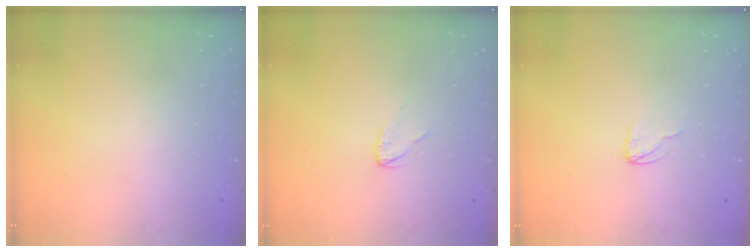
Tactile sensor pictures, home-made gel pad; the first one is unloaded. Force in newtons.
{"total": 2.5, "press": 2.5, "slide": 0.2}
{"total": 4.1, "press": 4.1, "slide": 0.3}